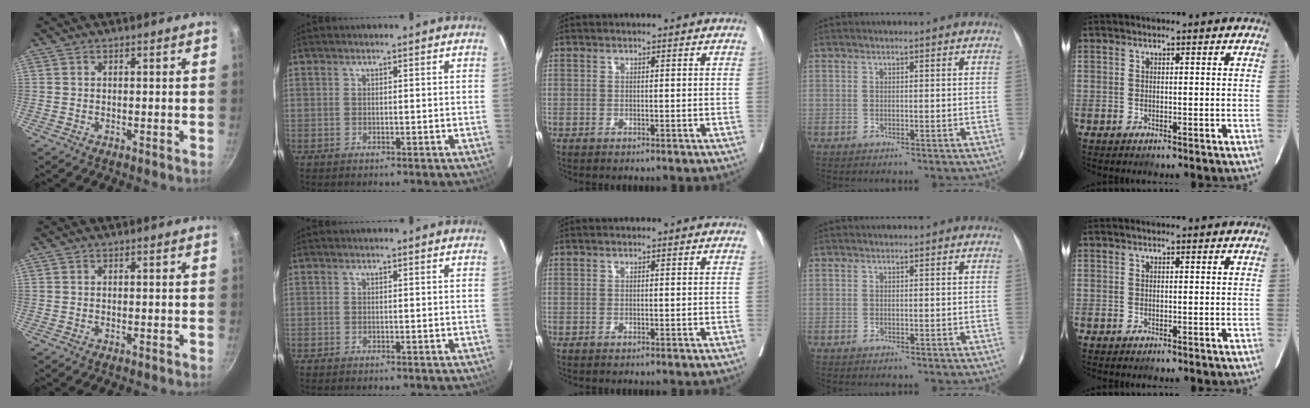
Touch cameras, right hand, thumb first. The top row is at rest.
{}